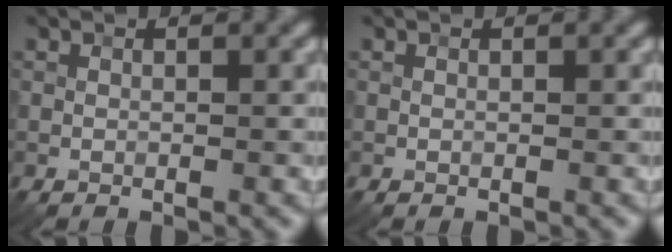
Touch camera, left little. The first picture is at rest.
{"total": 0.0}